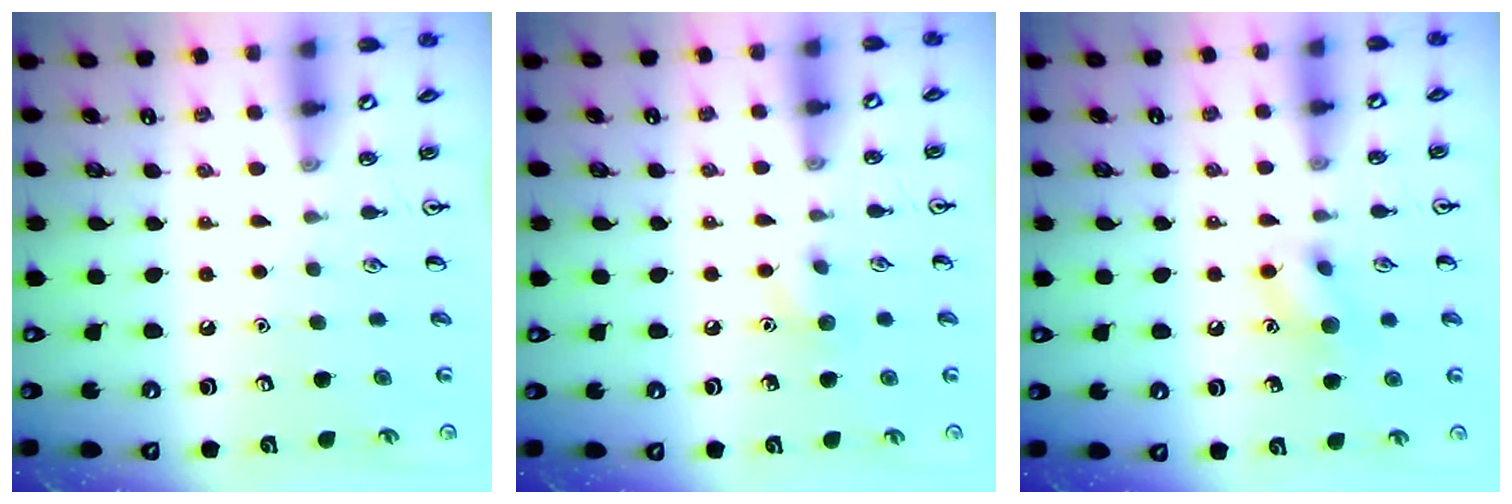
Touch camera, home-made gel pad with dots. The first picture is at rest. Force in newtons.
{"total": 5.9, "press": 5.6, "slide": 1.8}
{"total": 9.5, "press": 9.4, "slide": 0.8}